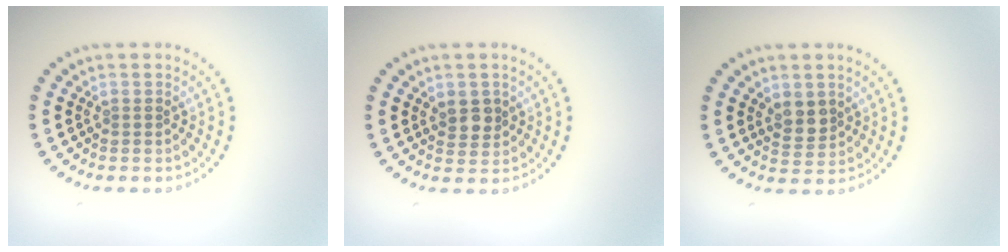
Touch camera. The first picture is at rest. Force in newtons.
{"total": 1.9, "press": 1.7, "slide": 0.7}
{"total": 2.2, "press": 2.0, "slide": 1.0}